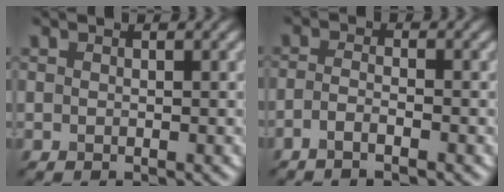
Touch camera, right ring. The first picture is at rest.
{"total": 1.8, "force": [-1.2, 0.4, 1.3], "torque": [-0.026, -0.004, -0.029]}